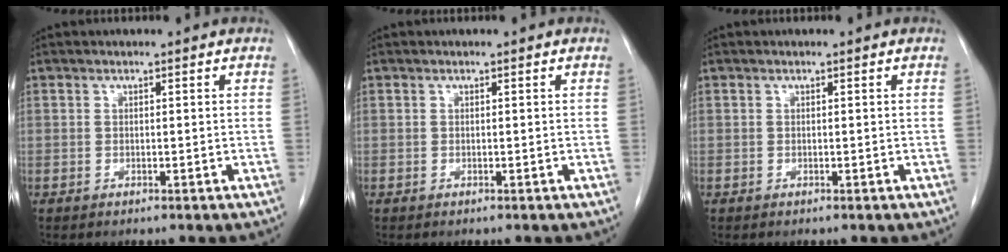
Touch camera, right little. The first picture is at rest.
{"total": 0.0}
{"total": 0.0}